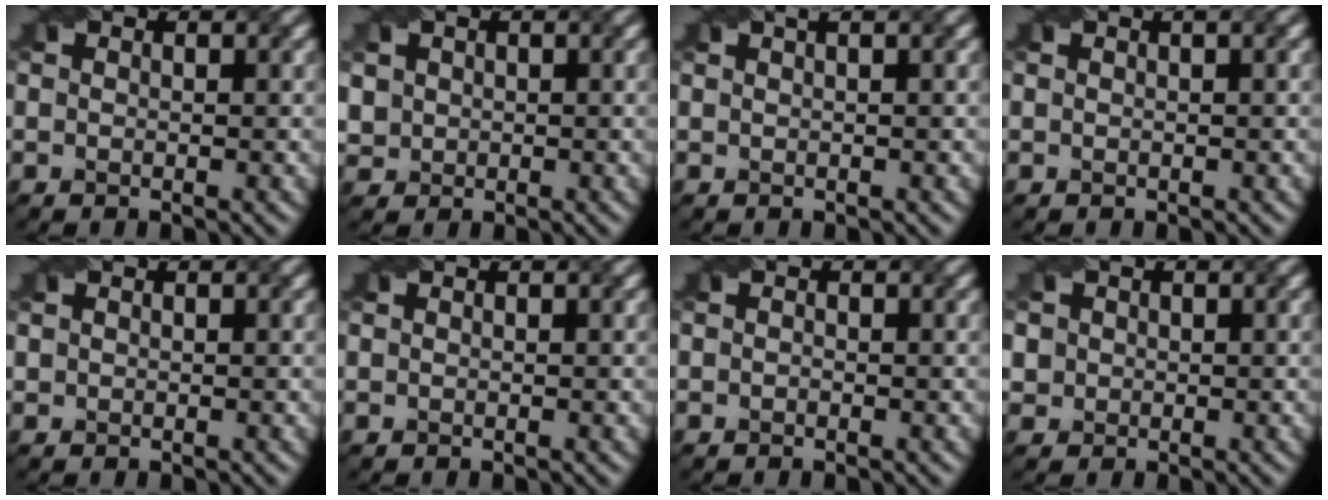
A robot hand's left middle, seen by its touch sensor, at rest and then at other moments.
{"total": 2.9, "force": [1.0, 2.5, 1.0], "torque": [-0.039, 0.015, 0.029]}
{"total": 0.9, "force": [0.5, -0.1, 0.7], "torque": [-0.008, 0.004, 0.018]}
{"total": 0.5, "force": [0.1, -0.1, 0.5], "torque": [-0.005, 0.002, 0.010]}
{"total": 0.0}
{"total": 0.0}
{"total": 0.0}
{"total": 3.9, "force": [1.4, 3.3, 1.5], "torque": [-0.035, 0.022, 0.015]}